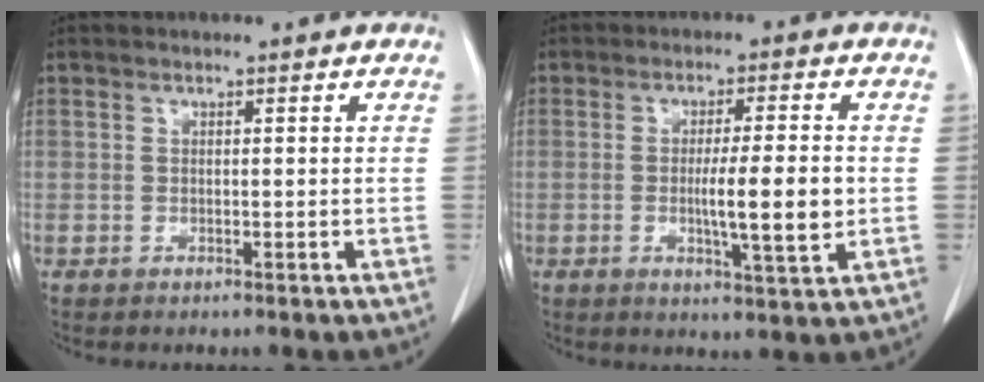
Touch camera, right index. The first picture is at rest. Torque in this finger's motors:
{"motor_torque": [1.68, -0.28, 0.65, 0.14]}